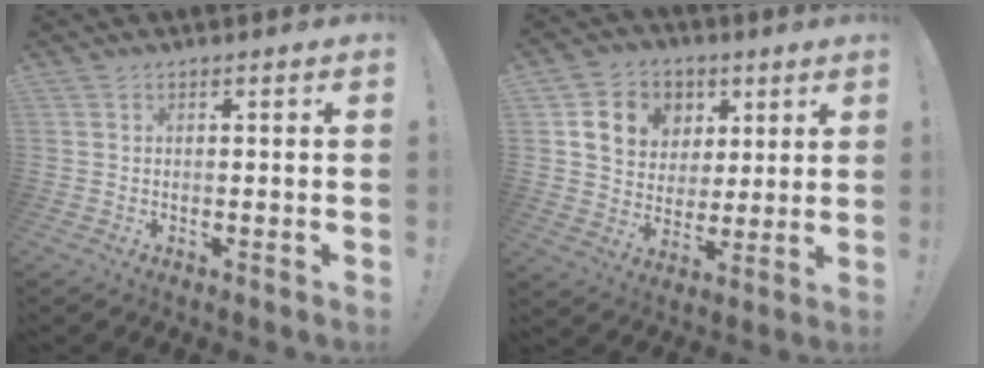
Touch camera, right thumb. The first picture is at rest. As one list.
[{"total": 11.8, "force": [4.2, 10.2, 4.0], "torque": [-0.056, -0.014, 0.088]}]